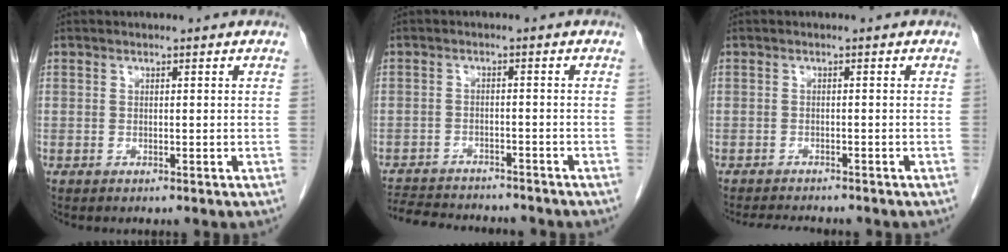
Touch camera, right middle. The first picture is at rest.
{"total": 12.9, "force": [-11.8, 2.9, 4.3], "torque": [-0.087, -0.002, -0.162]}
{"total": 4.8, "force": [-4.5, 0.7, 1.6], "torque": [-0.021, -0.010, -0.067]}